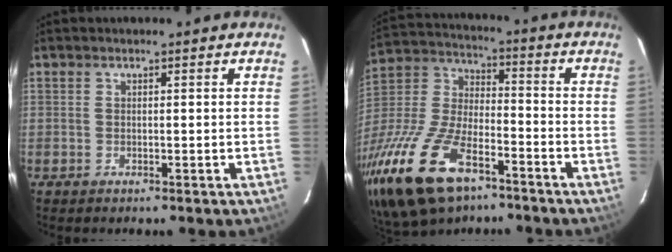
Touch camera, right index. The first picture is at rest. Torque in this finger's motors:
{"motor_torque": [1.13, -1.02, 0.78, 0.21]}